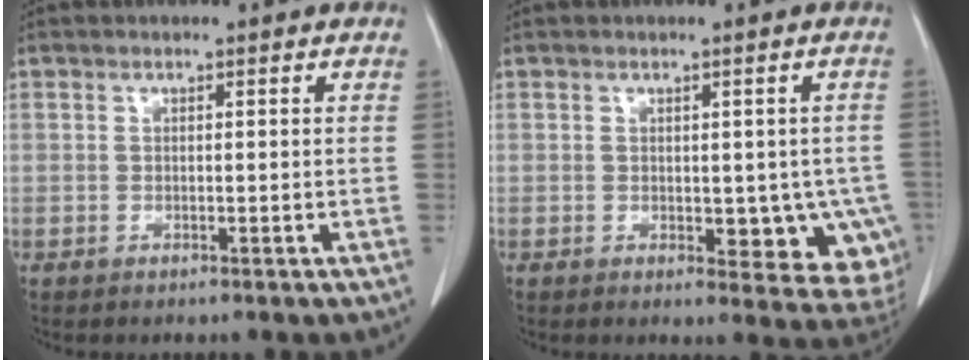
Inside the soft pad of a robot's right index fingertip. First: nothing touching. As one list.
[{"total": 9.2, "force": [-2.0, 5.0, 7.5], "torque": [-0.065, -0.002, -0.018]}]